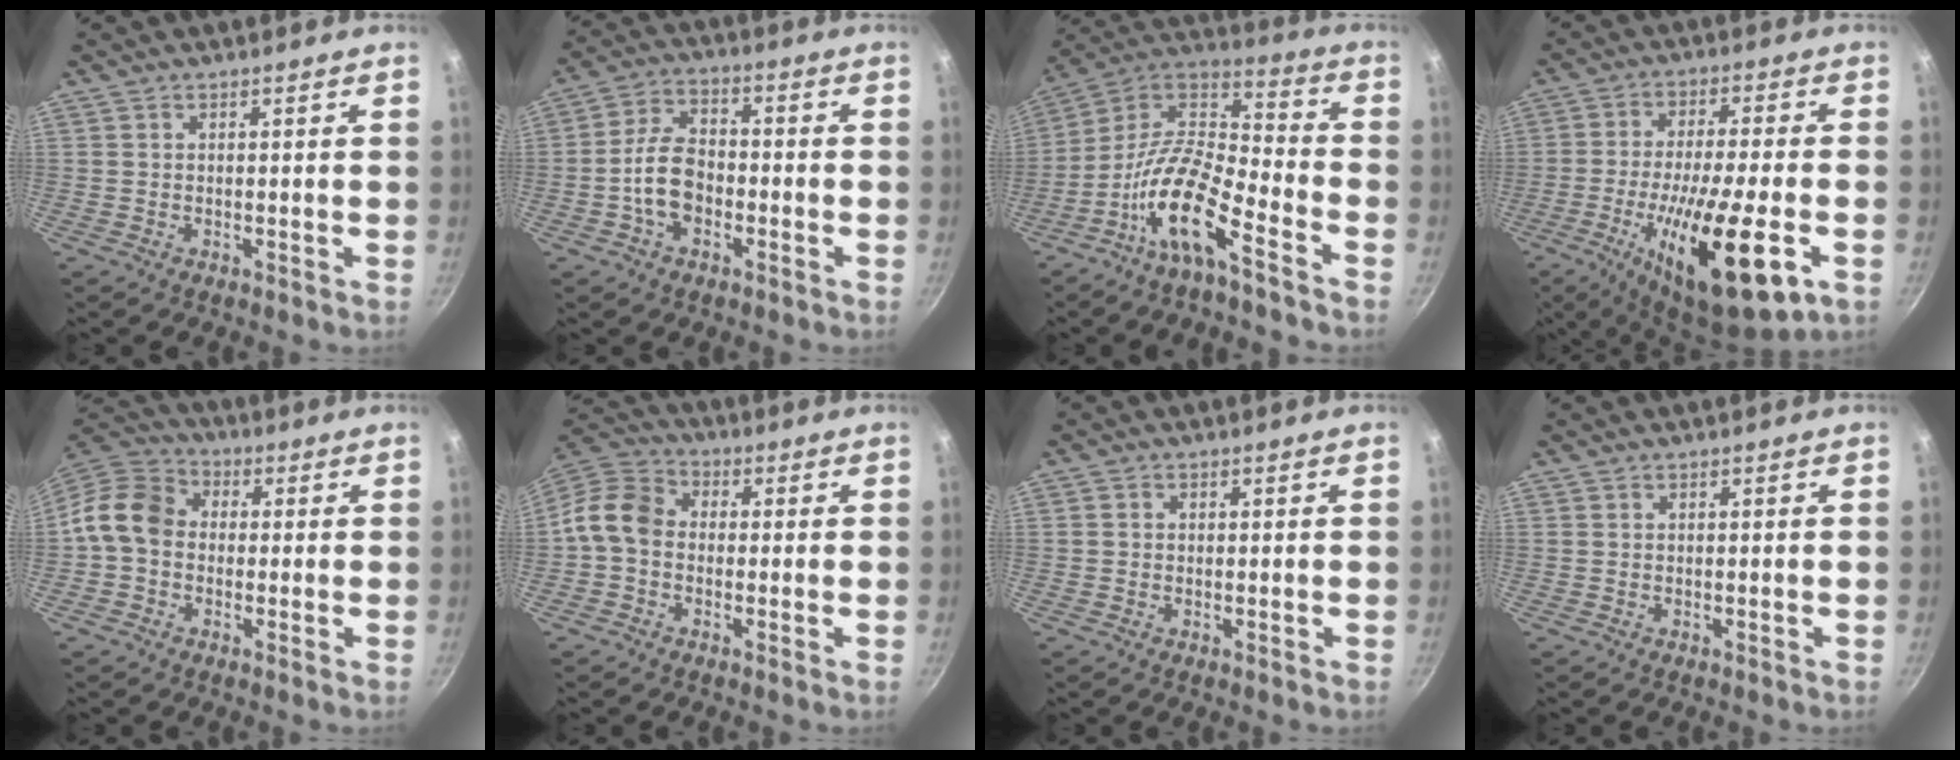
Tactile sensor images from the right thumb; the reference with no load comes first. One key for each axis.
{"total": 8.8, "fx": -2.5, "fy": 5.8, "fz": 6.1, "tx": -0.095, "ty": 0.035, "tz": -0.053}
{"total": 15.8, "fx": -8.8, "fy": 5.4, "fz": 11.9, "tx": -0.220, "ty": 0.080, "tz": -0.181}
{"total": 20.9, "fx": -7.4, "fy": 5.6, "fz": 18.8, "tx": -0.305, "ty": 0.012, "tz": -0.121}
{"total": 10.0, "fx": -0.3, "fy": 8.2, "fz": 5.6, "tx": -0.077, "ty": 0.028, "tz": -0.030}
{"total": 9.0, "fx": -0.9, "fy": 7.3, "fz": 5.2, "tx": -0.082, "ty": 0.033, "tz": -0.041}
{"total": 0.9, "fx": 0.0, "fy": 0.9, "fz": 0.1, "tx": 0.001, "ty": 0.004, "tz": -0.001}
{"total": 0.0}